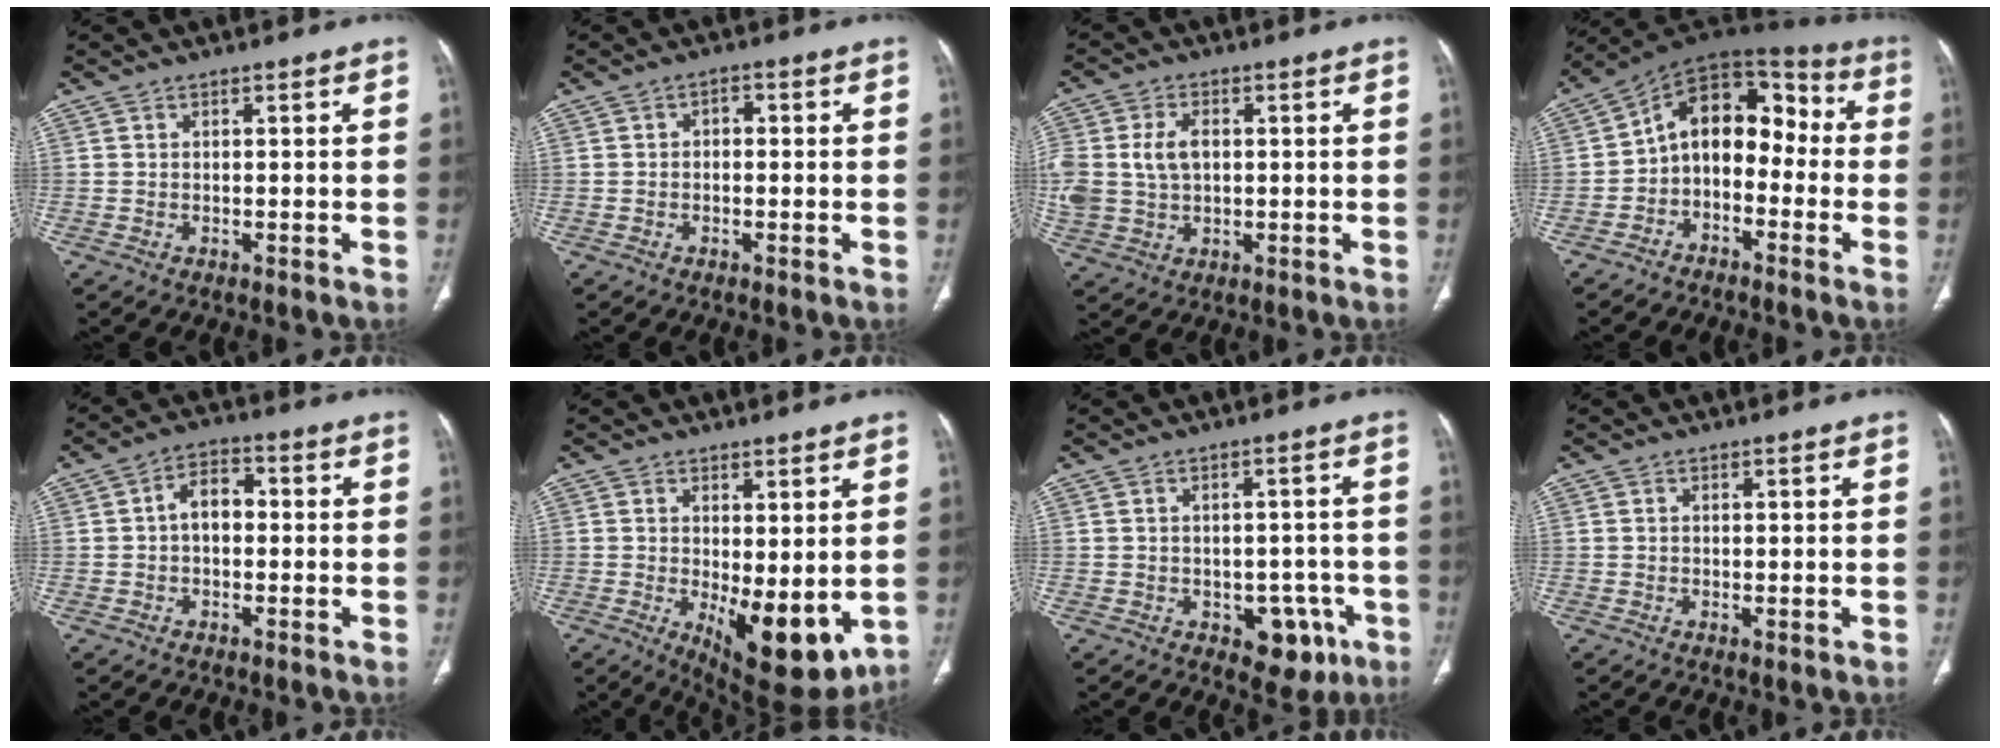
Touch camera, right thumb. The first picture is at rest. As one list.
[{"total": 2.0, "force": [0.0, 1.3, 1.5], "torque": [-0.013, 0.007, -0.007]}, {"total": 11.4, "force": [1.2, 8.3, 7.7], "torque": [-0.183, 0.006, 0.032]}, {"total": 13.0, "force": [-2.3, 8.9, 9.2], "torque": [-0.104, 0.075, -0.053]}, {"total": 5.7, "force": [-0.1, 3.8, 4.3], "torque": [-0.059, 0.022, -0.010]}, {"total": 11.3, "force": [-1.3, 4.6, 10.2], "torque": [-0.138, -0.030, -0.002]}, {"total": 7.5, "force": [-3.1, 4.9, 4.8], "torque": [-0.027, 0.015, -0.029]}, {"total": 0.5, "force": [0.0, 0.1, 0.5], "torque": [-0.015, -0.006, 0.003]}]